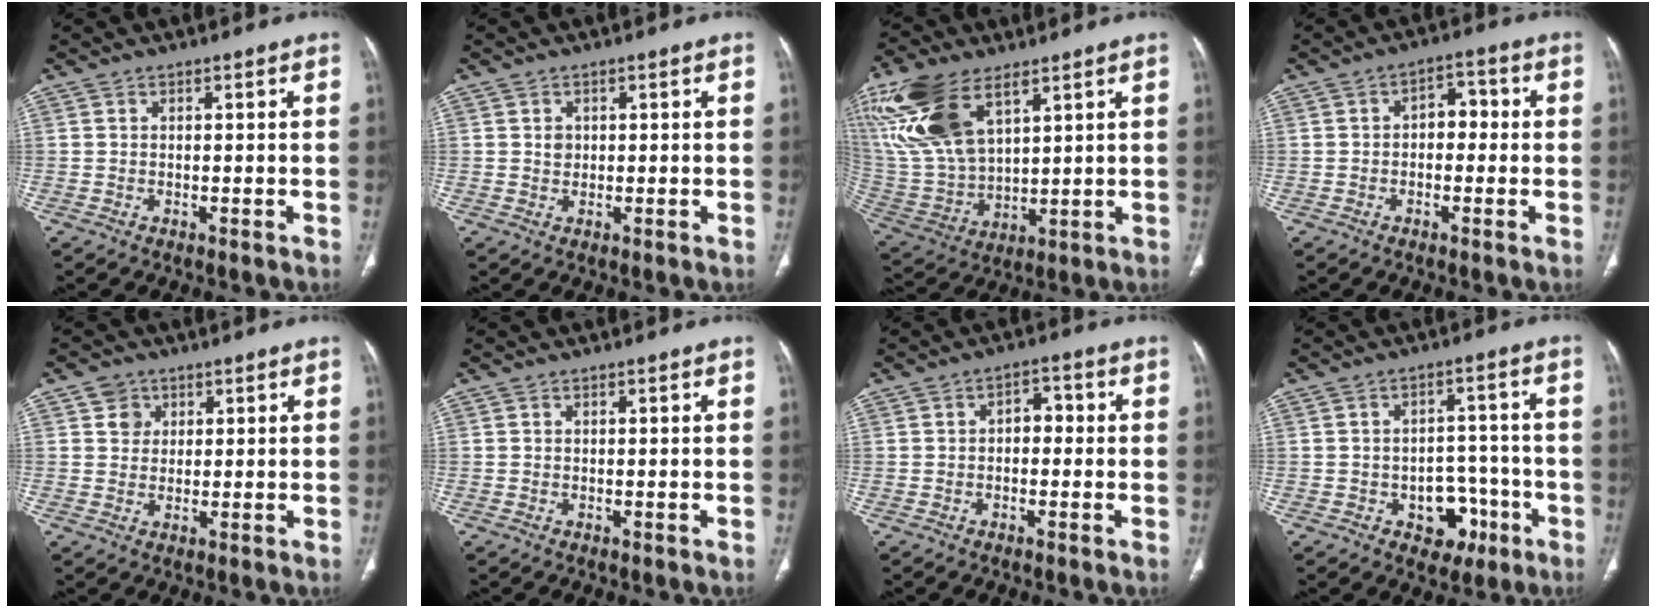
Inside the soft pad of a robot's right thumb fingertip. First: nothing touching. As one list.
[{"total": 1.5, "force": [0.3, 1.3, 0.7], "torque": [-0.006, 0.000, 0.007]}, {"total": 20.6, "force": [10.5, 10.2, 14.6], "torque": [-0.318, -0.026, 0.216]}, {"total": 4.6, "force": [-0.1, 3.1, 3.5], "torque": [-0.032, 0.020, -0.012]}, {"total": 2.8, "force": [1.2, 2.4, 0.7], "torque": [0.001, -0.006, 0.018]}, {"total": 0.0}, {"total": 3.6, "force": [-0.1, 2.3, 2.7], "torque": [-0.027, 0.017, -0.010]}, {"total": 8.1, "force": [-3.5, 5.9, 4.2], "torque": [-0.018, 0.036, -0.043]}]